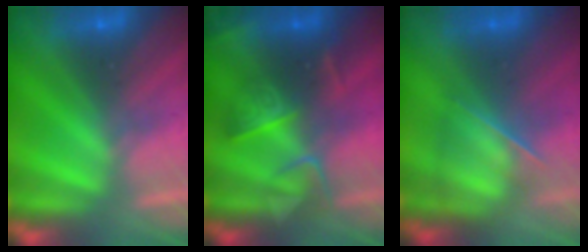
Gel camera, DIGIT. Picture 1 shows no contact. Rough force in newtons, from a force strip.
{"total": 2.7}
{"total": 3.6}